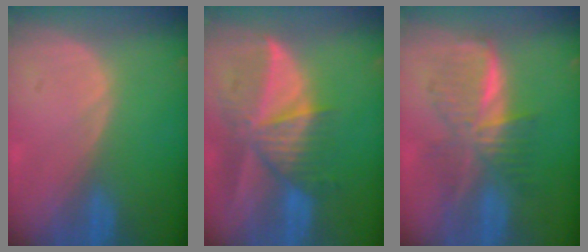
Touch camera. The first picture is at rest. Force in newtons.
{"total": 9.8, "press": 8.6, "slide": 4.5}
{"total": 7.2, "press": 7.2, "slide": 0.2}